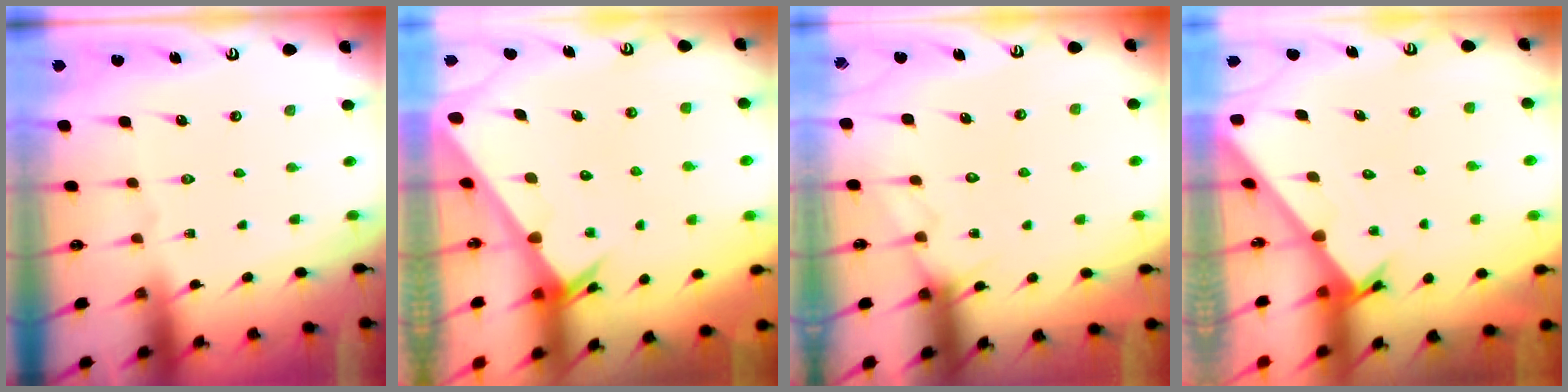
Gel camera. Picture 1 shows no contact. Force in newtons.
{"total": 2.5, "press": 2.5, "slide": 0.1}
{"total": 5.4, "press": 5.3, "slide": 0.5}
{"total": 1.6, "press": 1.5, "slide": 0.1}